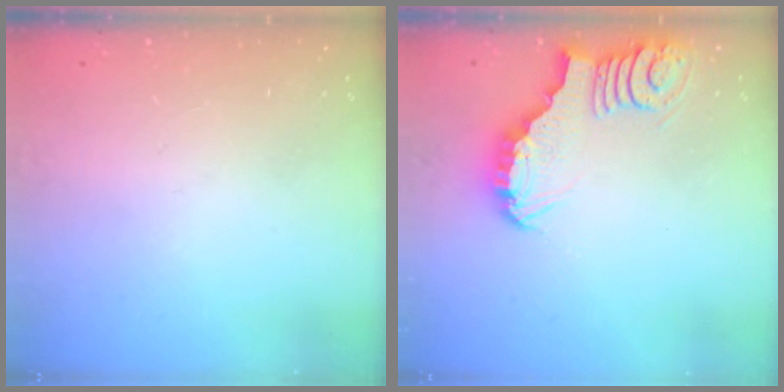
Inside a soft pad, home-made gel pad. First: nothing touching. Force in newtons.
{"total": 3.4, "press": 3.4, "slide": 0.3}